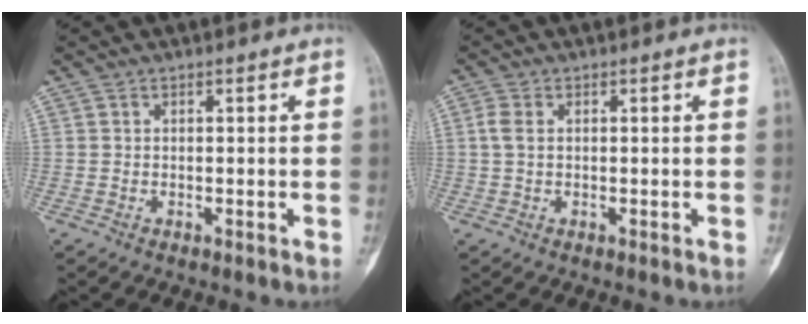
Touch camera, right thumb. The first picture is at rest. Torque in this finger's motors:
{"motor_torque": [-0.19, 0.02, 0.45, 0.07, 0.04]}